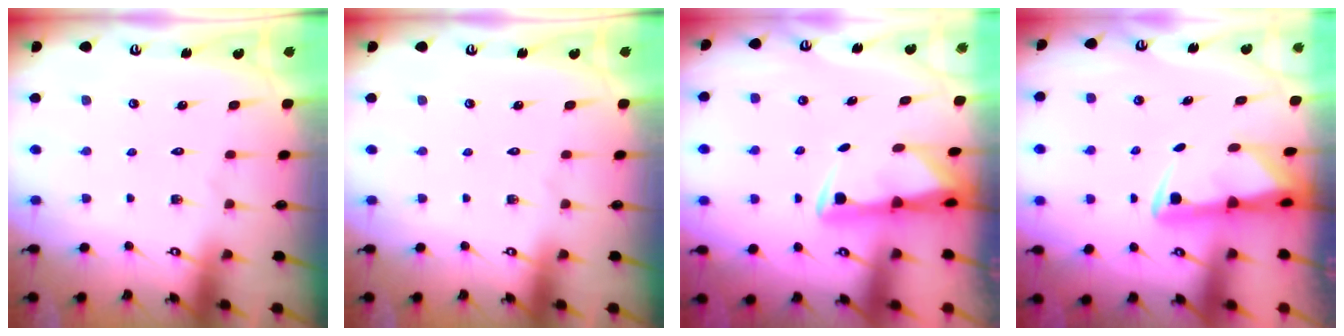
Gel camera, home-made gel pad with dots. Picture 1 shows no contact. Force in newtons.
{"total": 0.0}
{"total": 3.1, "press": 3.1, "slide": 0.5}
{"total": 2.9, "press": 2.8, "slide": 0.7}